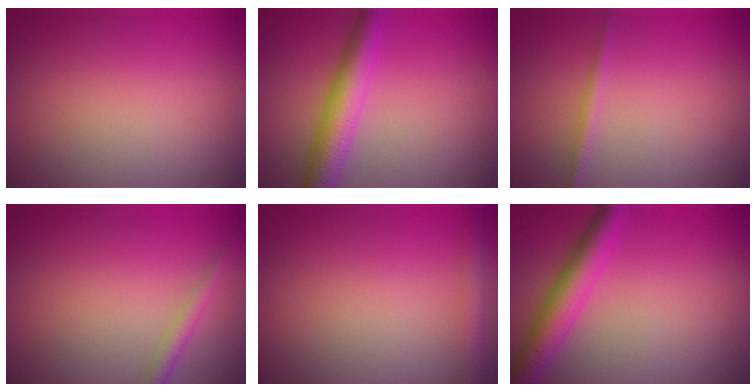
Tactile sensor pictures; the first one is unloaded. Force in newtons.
{"total": 5.0, "press": 5.0, "slide": 0.0}
{"total": 1.1, "press": 1.1, "slide": 0.0}
{"total": 1.7, "press": 1.7, "slide": 0.1}
{"total": 2.6, "press": 2.6, "slide": 0.1}
{"total": 5.0, "press": 5.0, "slide": 0.2}